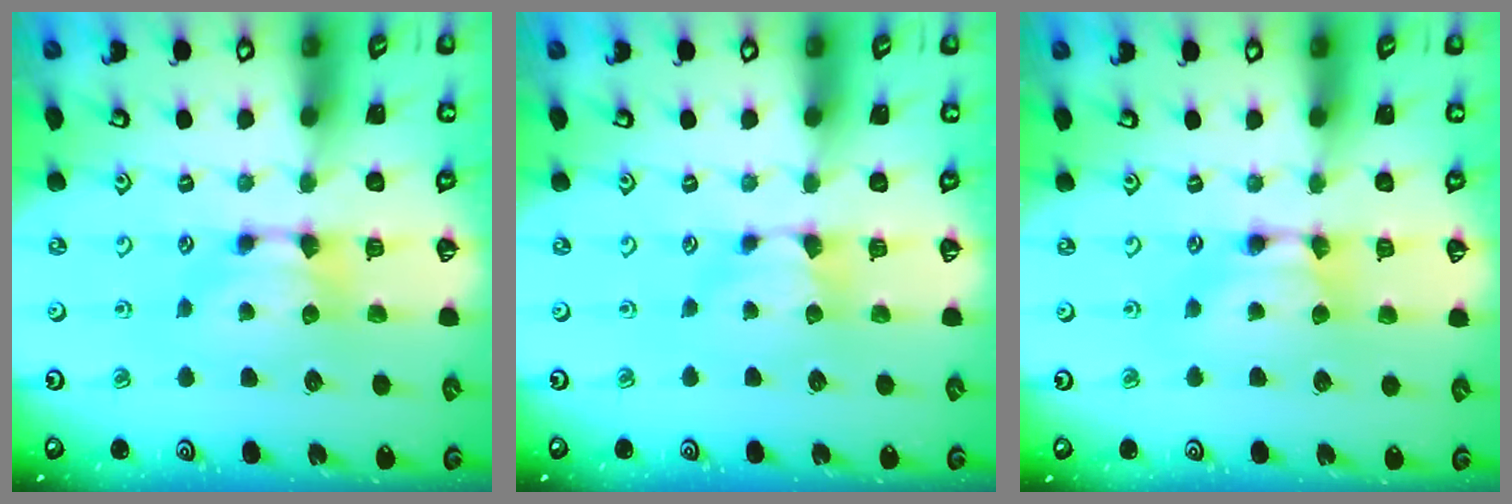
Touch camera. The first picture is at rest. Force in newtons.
{"total": 0.8, "press": 0.7, "slide": 0.2}
{"total": 1.6, "press": 1.6, "slide": 0.1}